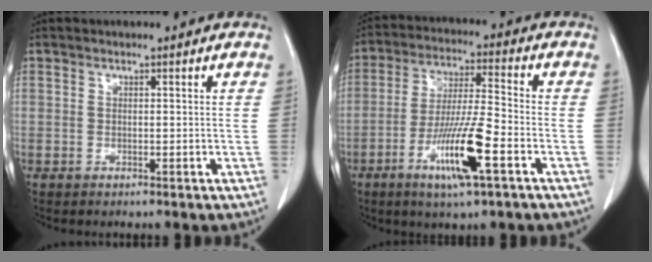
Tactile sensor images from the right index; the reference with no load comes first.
{"total": 12.2, "force": [-5.2, 0.7, 11.0], "torque": [-0.208, -0.015, -0.095]}